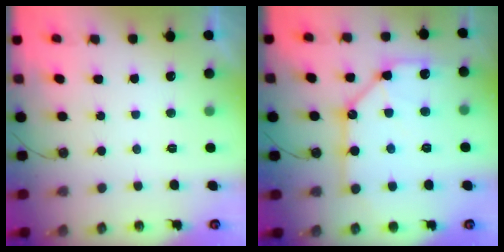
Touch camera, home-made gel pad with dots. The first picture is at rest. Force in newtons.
{"total": 15.2, "press": 15.0, "slide": 1.8}